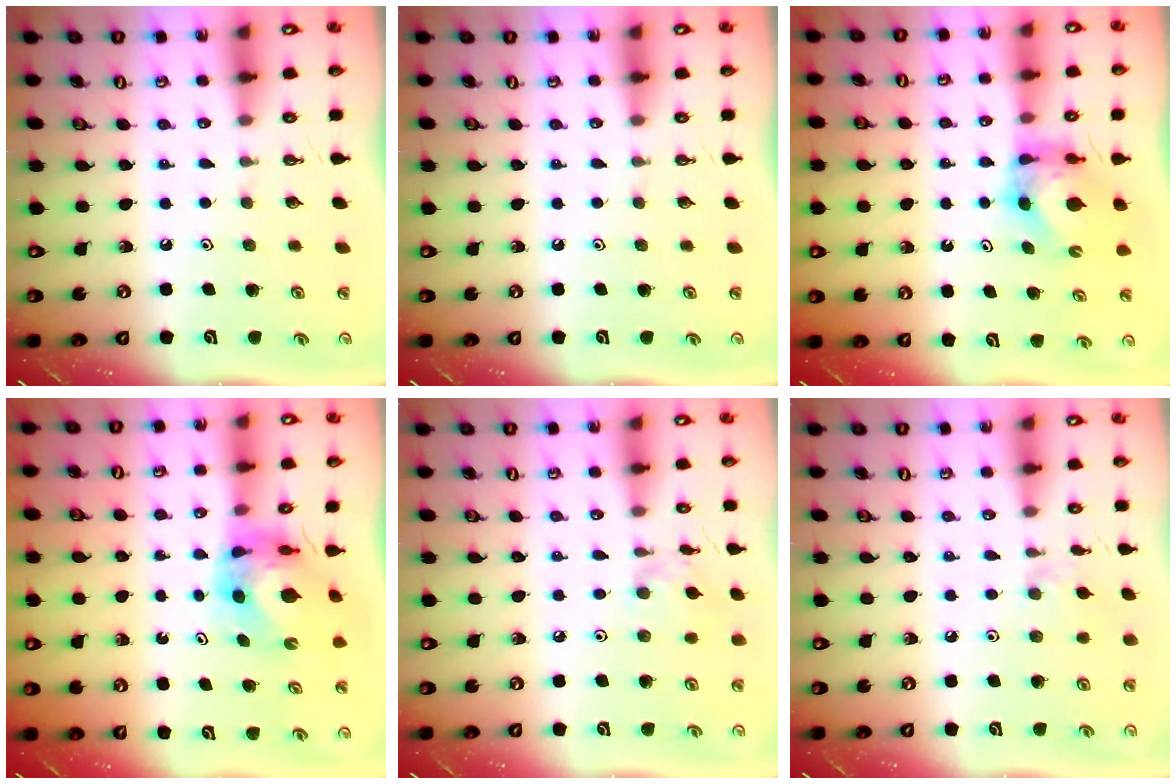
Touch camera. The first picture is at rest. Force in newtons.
{"total": 0.0}
{"total": 6.1, "press": 6.1, "slide": 0.2}
{"total": 6.2, "press": 6.2, "slide": 0.5}
{"total": 4.7, "press": 4.7, "slide": 0.3}
{"total": 2.5, "press": 2.5, "slide": 0.5}